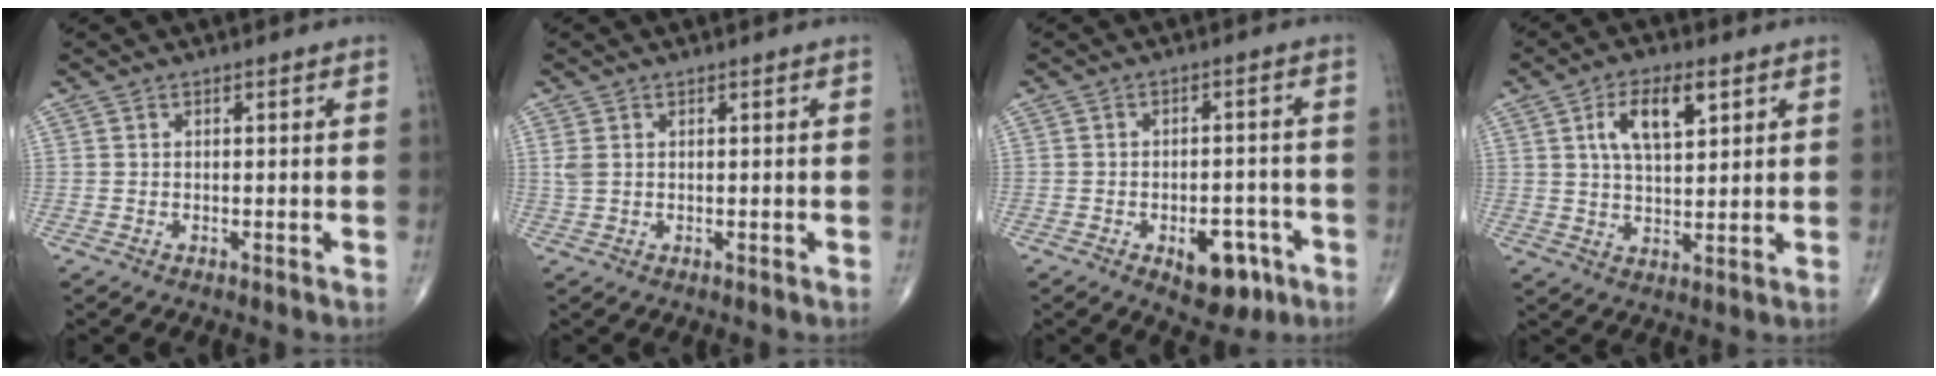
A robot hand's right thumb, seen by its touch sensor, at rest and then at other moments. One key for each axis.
{"total": 1.6, "fx": 0.5, "fy": 1.0, "fz": 1.2, "tx": -0.037, "ty": 0.009, "tz": 0.017}
{"total": 8.4, "fx": -3.8, "fy": 4.6, "fz": 5.9, "tx": -0.052, "ty": 0.022, "tz": -0.045}
{"total": 9.2, "fx": 3.6, "fy": 4.1, "fz": 7.4, "tx": -0.118, "ty": -0.008, "tz": 0.065}